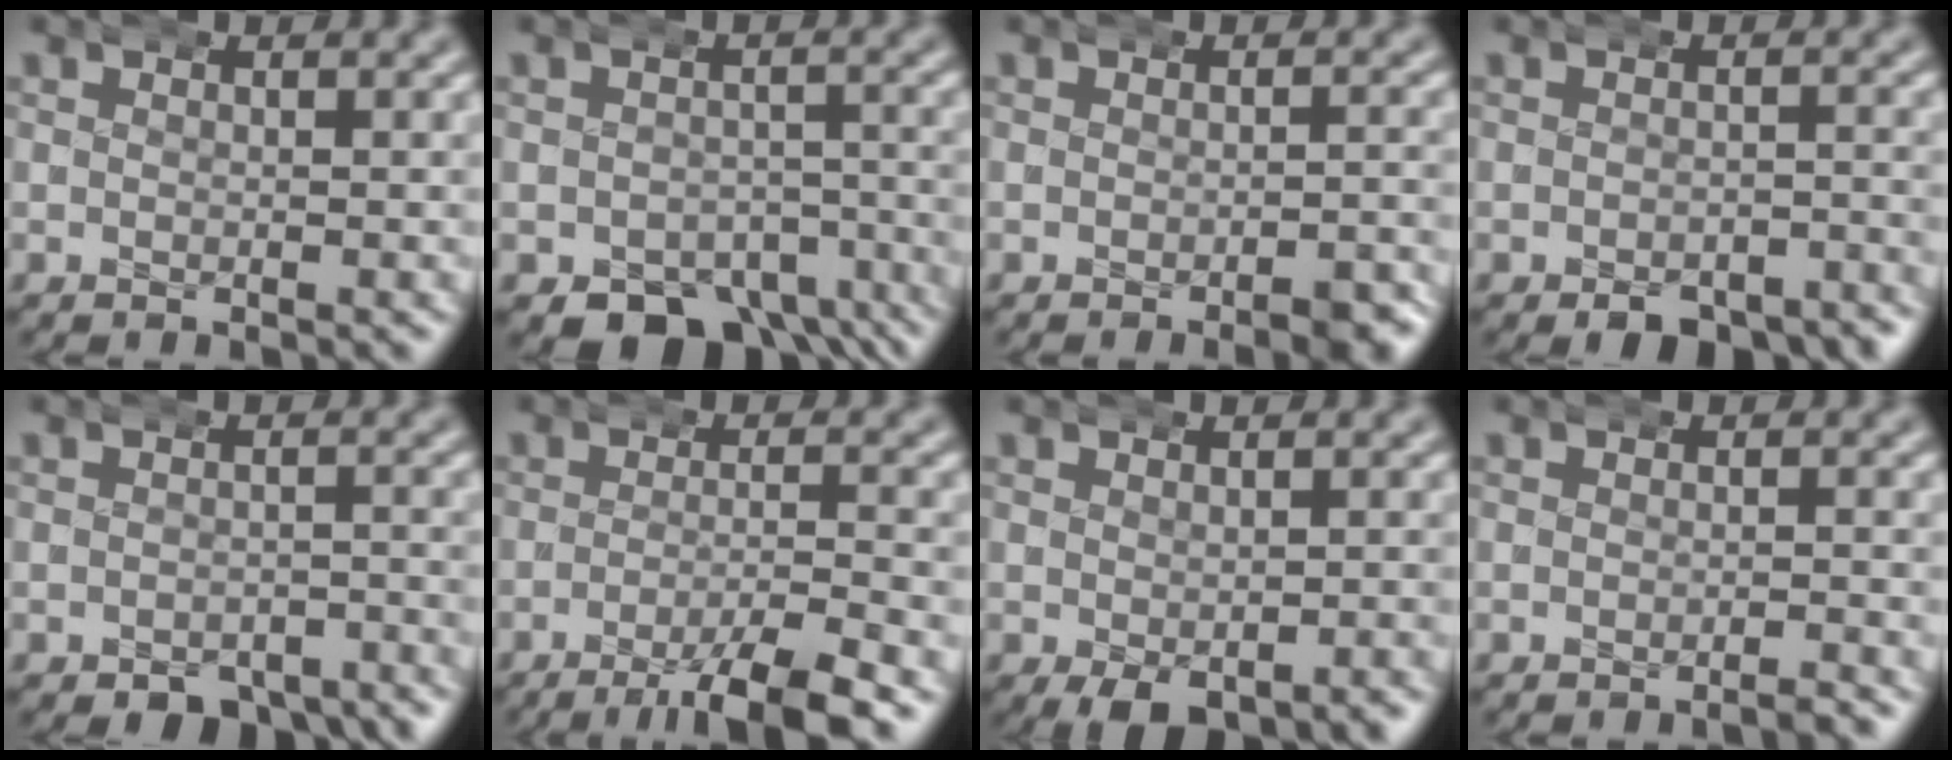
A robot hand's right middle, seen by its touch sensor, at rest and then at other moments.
{"total": 8.3, "force": [-5.9, 4.7, 3.6], "torque": [-0.045, -0.026, -0.084]}
{"total": 2.5, "force": [-1.7, 0.8, 1.7], "torque": [-0.021, 0.007, -0.035]}
{"total": 5.4, "force": [-4.5, 2.0, 2.2], "torque": [-0.033, -0.010, -0.067]}
{"total": 5.3, "force": [-4.3, 2.3, 2.1], "torque": [-0.025, -0.012, -0.061]}
{"total": 5.8, "force": [-4.0, 0.6, 4.2], "torque": [-0.061, -0.006, -0.064]}
{"total": 5.0, "force": [-2.6, 2.5, 3.4], "torque": [-0.058, -0.024, -0.028]}
{"total": 1.1, "force": [-1.0, 0.0, 0.4], "torque": [-0.005, 0.008, -0.023]}